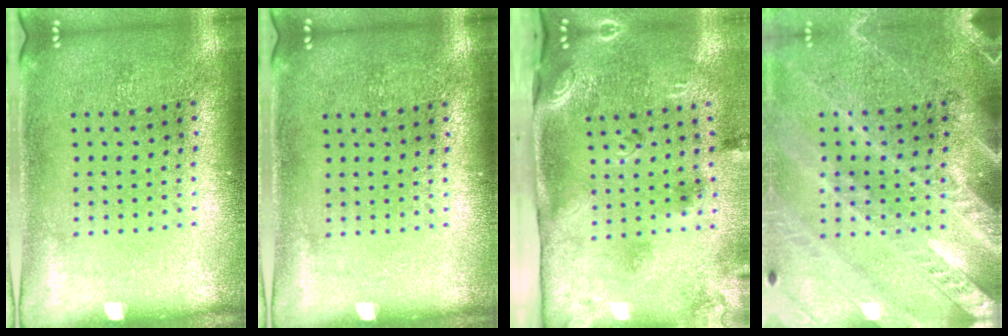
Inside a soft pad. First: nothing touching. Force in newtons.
{"total": 0.0}
{"total": 3.0, "press": 1.9, "slide": 2.3}
{"total": 3.0, "press": 2.7, "slide": 1.3}